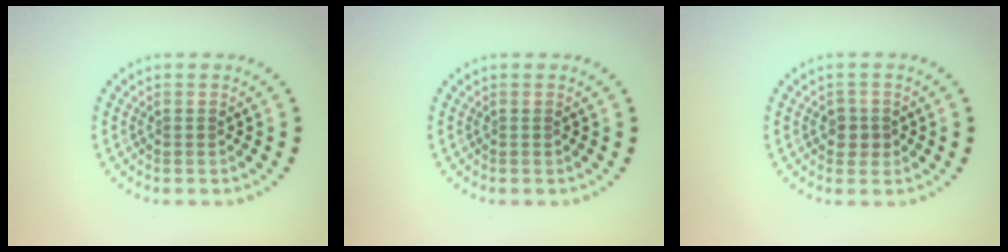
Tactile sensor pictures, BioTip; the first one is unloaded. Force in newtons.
{"total": 0.0}
{"total": 1.7, "press": 1.6, "slide": 0.6}